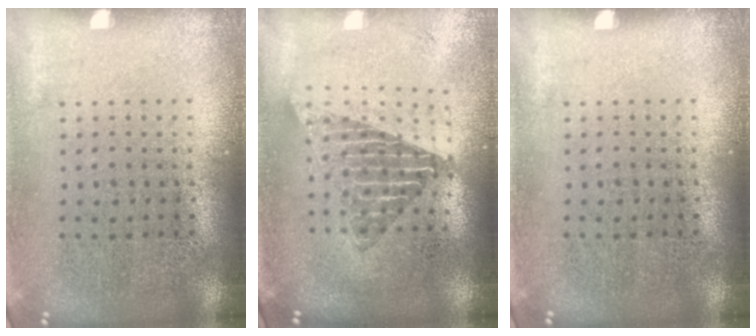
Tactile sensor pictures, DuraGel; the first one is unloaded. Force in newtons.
{"total": 1.7, "press": 1.4, "slide": 1.0}
{"total": 0.0}